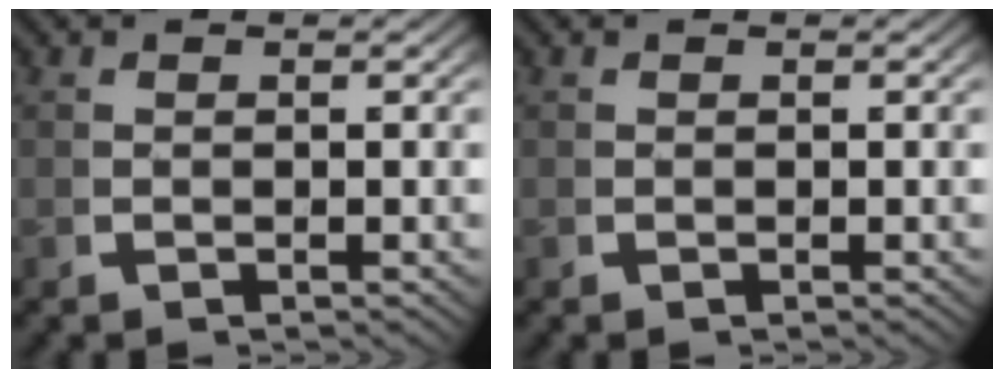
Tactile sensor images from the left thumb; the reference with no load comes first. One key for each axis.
{"total": 0.0}